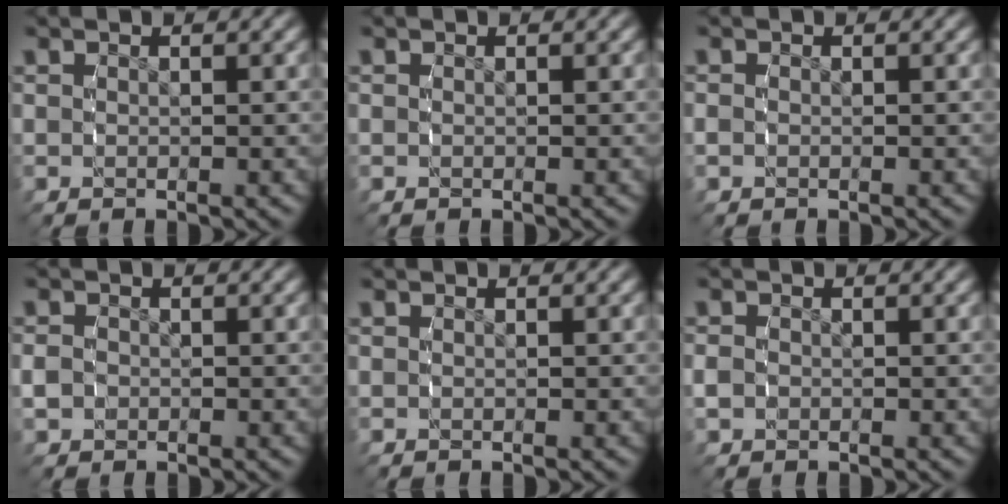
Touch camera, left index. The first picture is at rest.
{"total": 0.0}
{"total": 1.2, "force": [-0.5, 1.0, 0.3], "torque": [-0.012, -0.004, -0.007]}
{"total": 1.9, "force": [-0.8, 1.6, 0.4], "torque": [-0.017, -0.001, -0.014]}
{"total": 0.0}
{"total": 1.6, "force": [-0.7, 1.3, 0.4], "torque": [-0.016, -0.002, -0.012]}